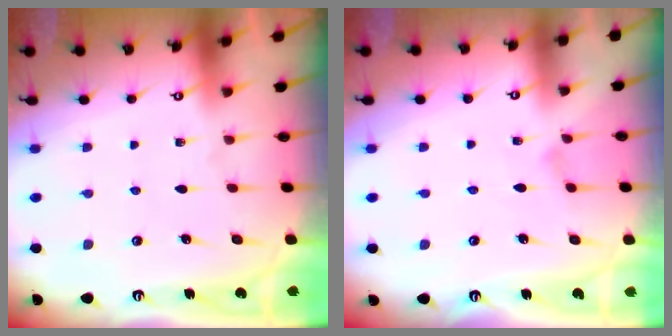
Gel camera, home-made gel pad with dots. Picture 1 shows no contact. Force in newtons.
{"total": 1.0, "press": 1.0, "slide": 0.3}